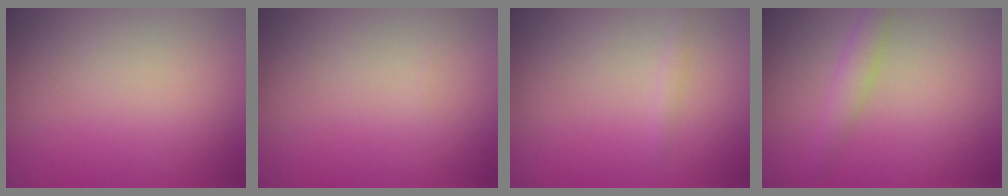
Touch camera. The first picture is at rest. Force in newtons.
{"total": 0.0}
{"total": 0.6, "press": 0.5, "slide": 0.0}
{"total": 1.8, "press": 1.8, "slide": 0.1}